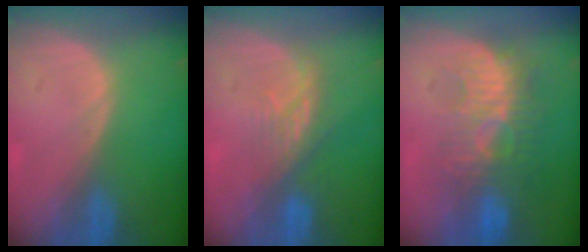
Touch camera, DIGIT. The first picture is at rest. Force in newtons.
{"total": 4.3, "press": 4.0, "slide": 1.4}
{"total": 9.4, "press": 8.9, "slide": 3.0}